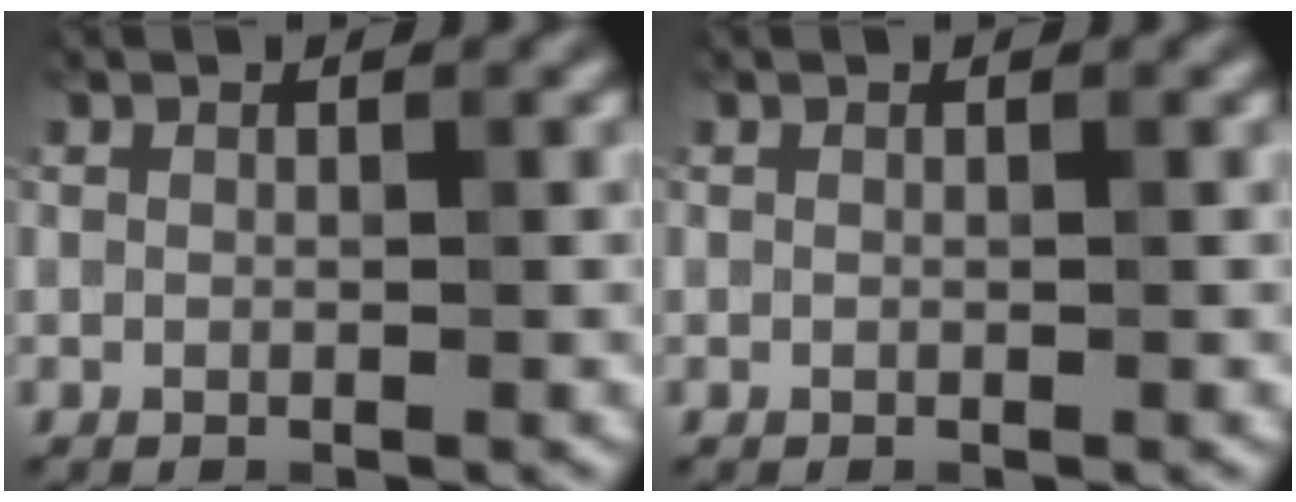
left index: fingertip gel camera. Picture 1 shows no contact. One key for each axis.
{"total": 0.0}